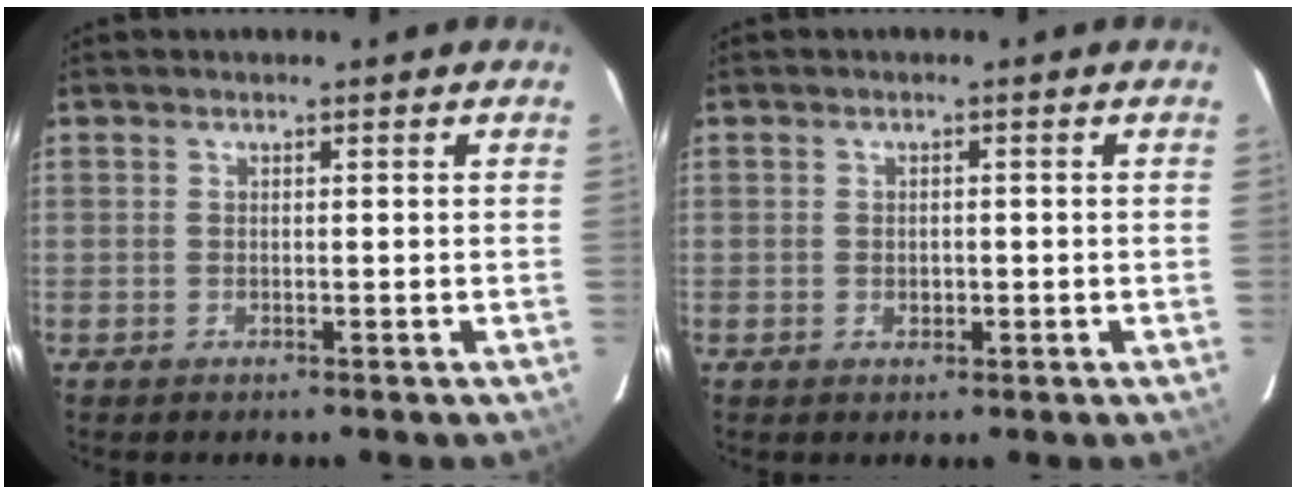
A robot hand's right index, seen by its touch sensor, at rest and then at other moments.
{"total": 1.7, "force": [-0.3, 1.4, 1.0], "torque": [-0.014, 0.003, -0.004]}